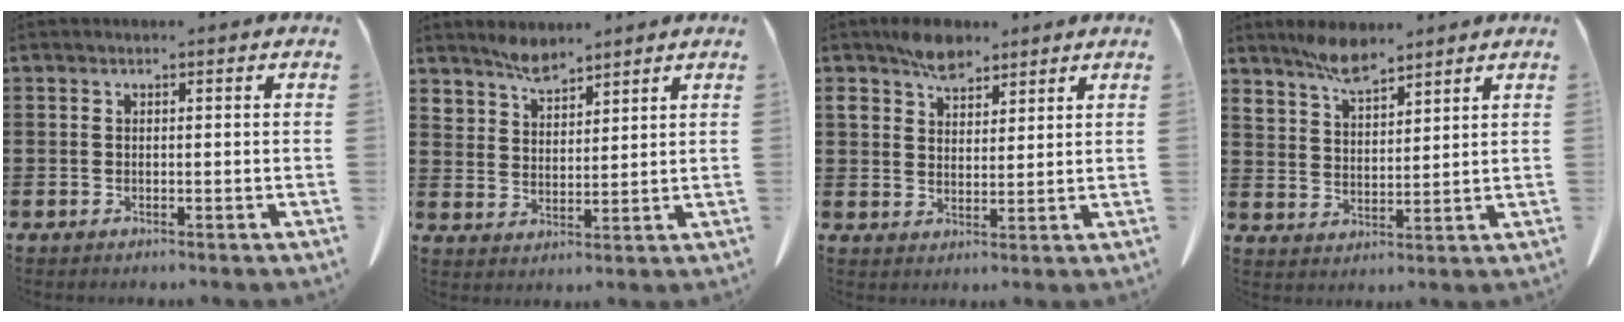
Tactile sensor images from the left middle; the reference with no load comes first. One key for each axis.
{"total": 4.4, "fx": 4.1, "fy": 1.3, "fz": 0.8, "tx": -0.028, "ty": -0.011, "tz": 0.079}
{"total": 5.6, "fx": 4.4, "fy": 2.9, "fz": 2.0, "tx": -0.047, "ty": -0.002, "tz": 0.083}
{"total": 6.0, "fx": 5.3, "fy": 1.7, "fz": 2.2, "tx": -0.059, "ty": -0.014, "tz": 0.100}